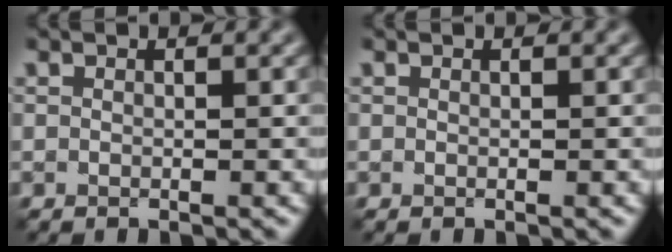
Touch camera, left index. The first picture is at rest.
{"total": 0.0}